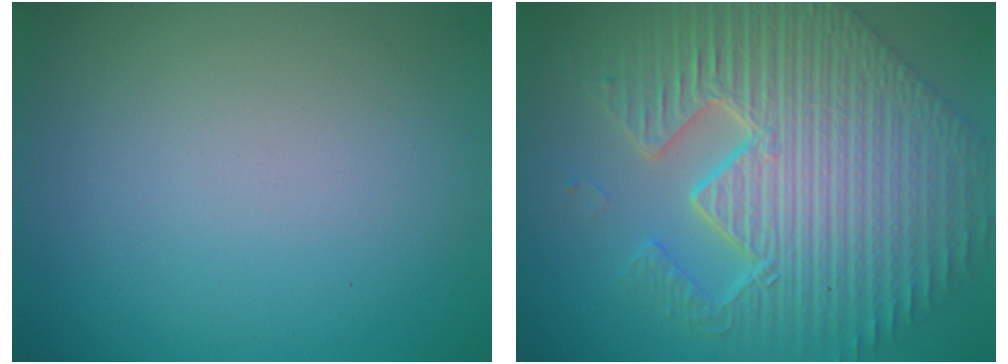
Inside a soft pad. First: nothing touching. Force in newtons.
{"total": 11.9, "press": 7.9, "slide": 9.0}